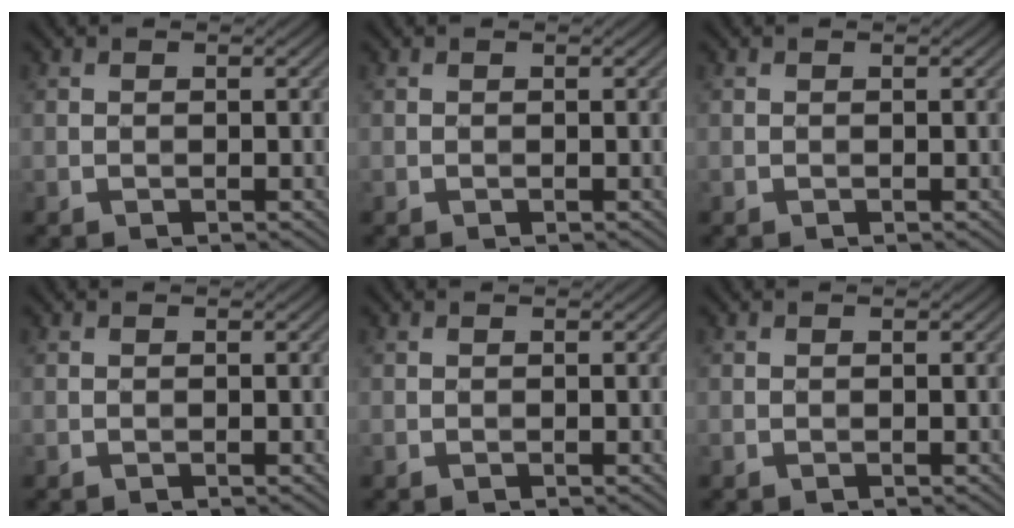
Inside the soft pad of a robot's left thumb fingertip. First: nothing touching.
{"total": 0.0}
{"total": 0.0}
{"total": 0.0}
{"total": 0.0}
{"total": 0.0}